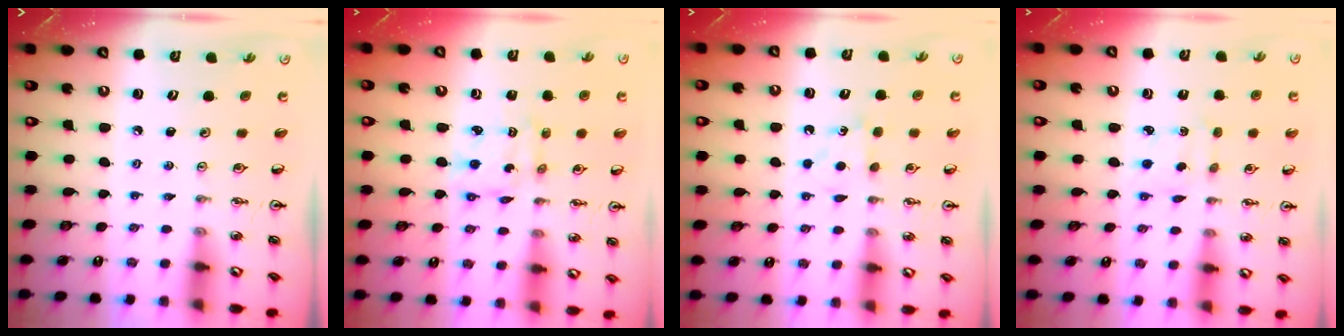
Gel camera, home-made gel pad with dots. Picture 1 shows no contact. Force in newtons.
{"total": 5.5, "press": 5.5, "slide": 0.2}
{"total": 5.2, "press": 5.2, "slide": 0.7}
{"total": 1.9, "press": 1.7, "slide": 0.8}